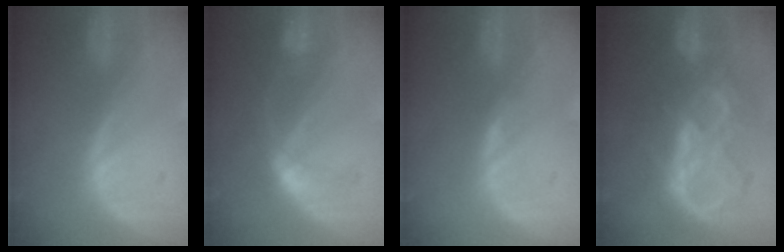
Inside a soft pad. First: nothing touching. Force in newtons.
{"total": 5.6, "press": 5.2, "slide": 2.1}
{"total": 0.8, "press": 0.8, "slide": 0.0}
{"total": 9.6, "press": 9.5, "slide": 1.0}